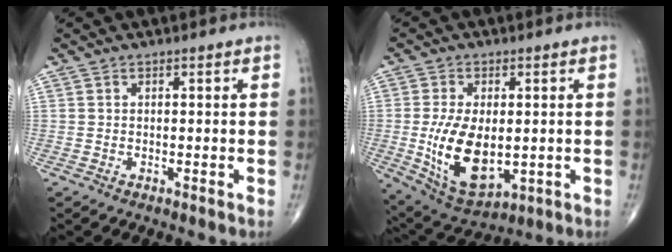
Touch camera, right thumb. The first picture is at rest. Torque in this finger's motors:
{"motor_torque": [0.23, 1.14, 1.66, 0.12, 0.49]}